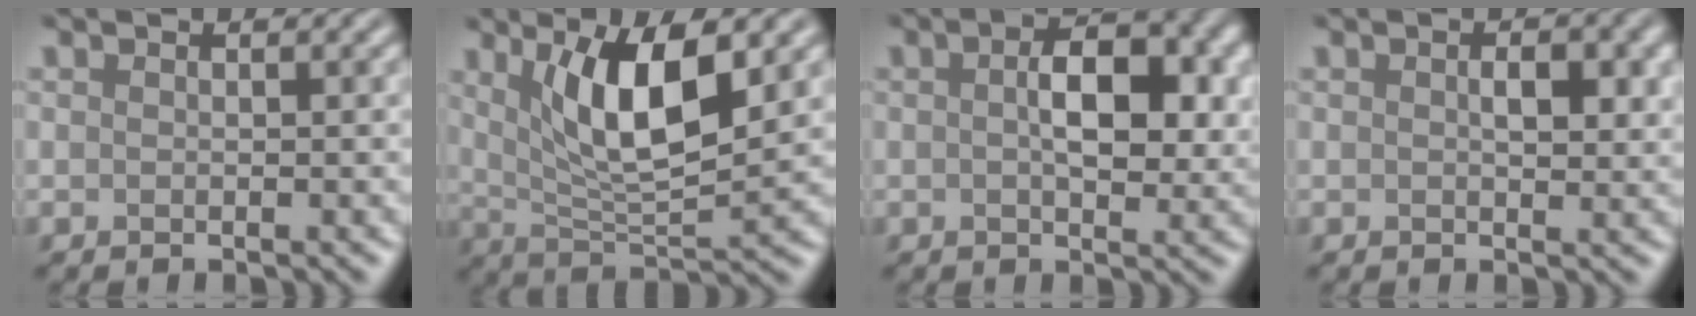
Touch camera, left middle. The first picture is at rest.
{"total": 7.6, "force": [2.5, 2.3, 6.8], "torque": [-0.117, -0.017, 0.049]}
{"total": 5.5, "force": [0.6, 2.7, 4.7], "torque": [-0.071, -0.002, 0.006]}
{"total": 2.6, "force": [0.5, 1.1, 2.3], "torque": [-0.033, -0.004, 0.009]}